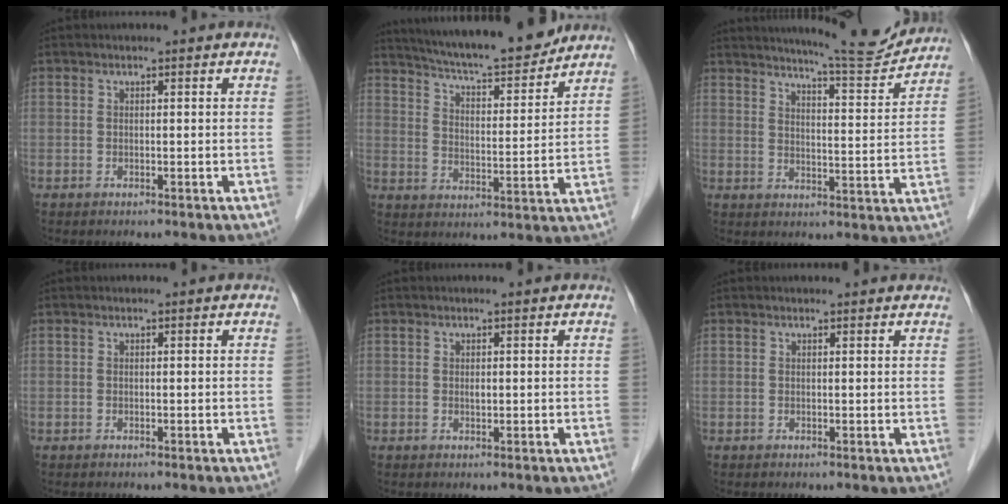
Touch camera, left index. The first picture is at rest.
{"total": 16.1, "force": [14.7, 1.4, 6.4], "torque": [-0.107, -0.001, 0.224]}
{"total": 14.1, "force": [13.4, 0.1, 4.3], "torque": [-0.068, -0.028, 0.177]}
{"total": 0.0}
{"total": 0.6, "force": [0.2, 0.3, 0.5], "torque": [-0.009, -0.001, 0.003]}
{"total": 2.8, "force": [2.7, 0.4, 0.6], "torque": [-0.015, 0.011, 0.024]}